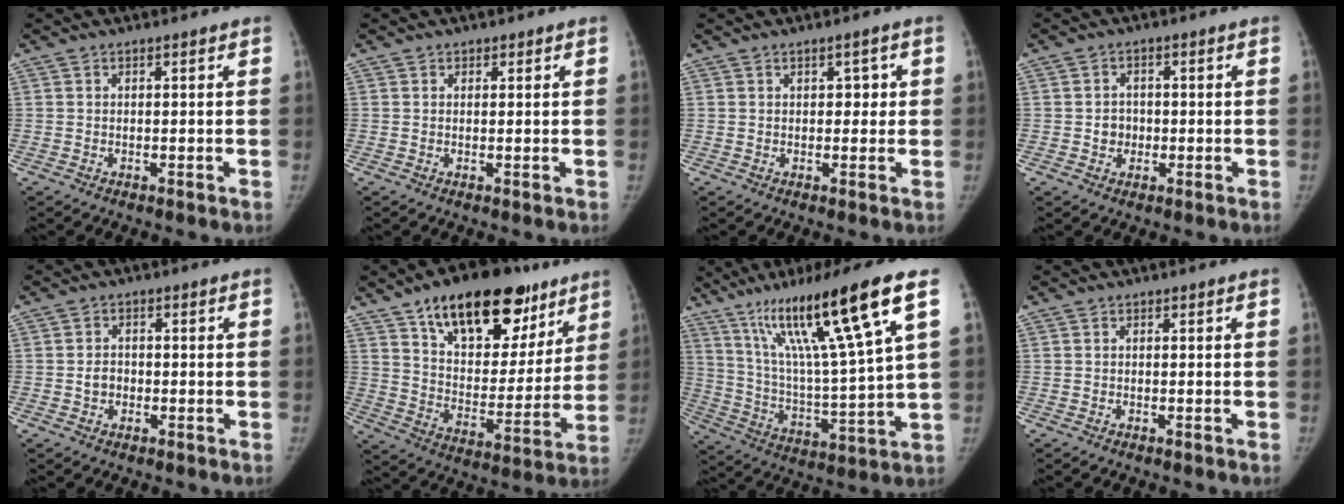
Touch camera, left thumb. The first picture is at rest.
{"total": 0.8, "force": [0.4, 0.7, 0.0], "torque": [0.012, -0.003, 0.004]}
{"total": 2.6, "force": [0.5, 1.6, 2.0], "torque": [-0.005, 0.001, 0.004]}
{"total": 3.3, "force": [-0.6, 3.0, 1.1], "torque": [0.006, 0.007, -0.011]}
{"total": 2.8, "force": [-0.8, 2.4, 1.2], "torque": [-0.007, 0.009, -0.015]}
{"total": 26.3, "force": [15.5, 13.5, 16.4], "torque": [-0.201, -0.033, 0.245]}
{"total": 22.3, "force": [11.8, 2.1, 18.8], "torque": [-0.316, -0.036, 0.205]}
{"total": 0.0}